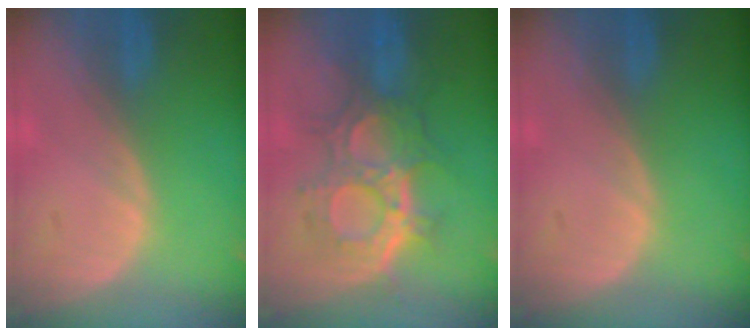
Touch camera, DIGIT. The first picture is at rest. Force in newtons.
{"total": 9.4, "press": 9.4, "slide": 1.1}
{"total": 0.0}